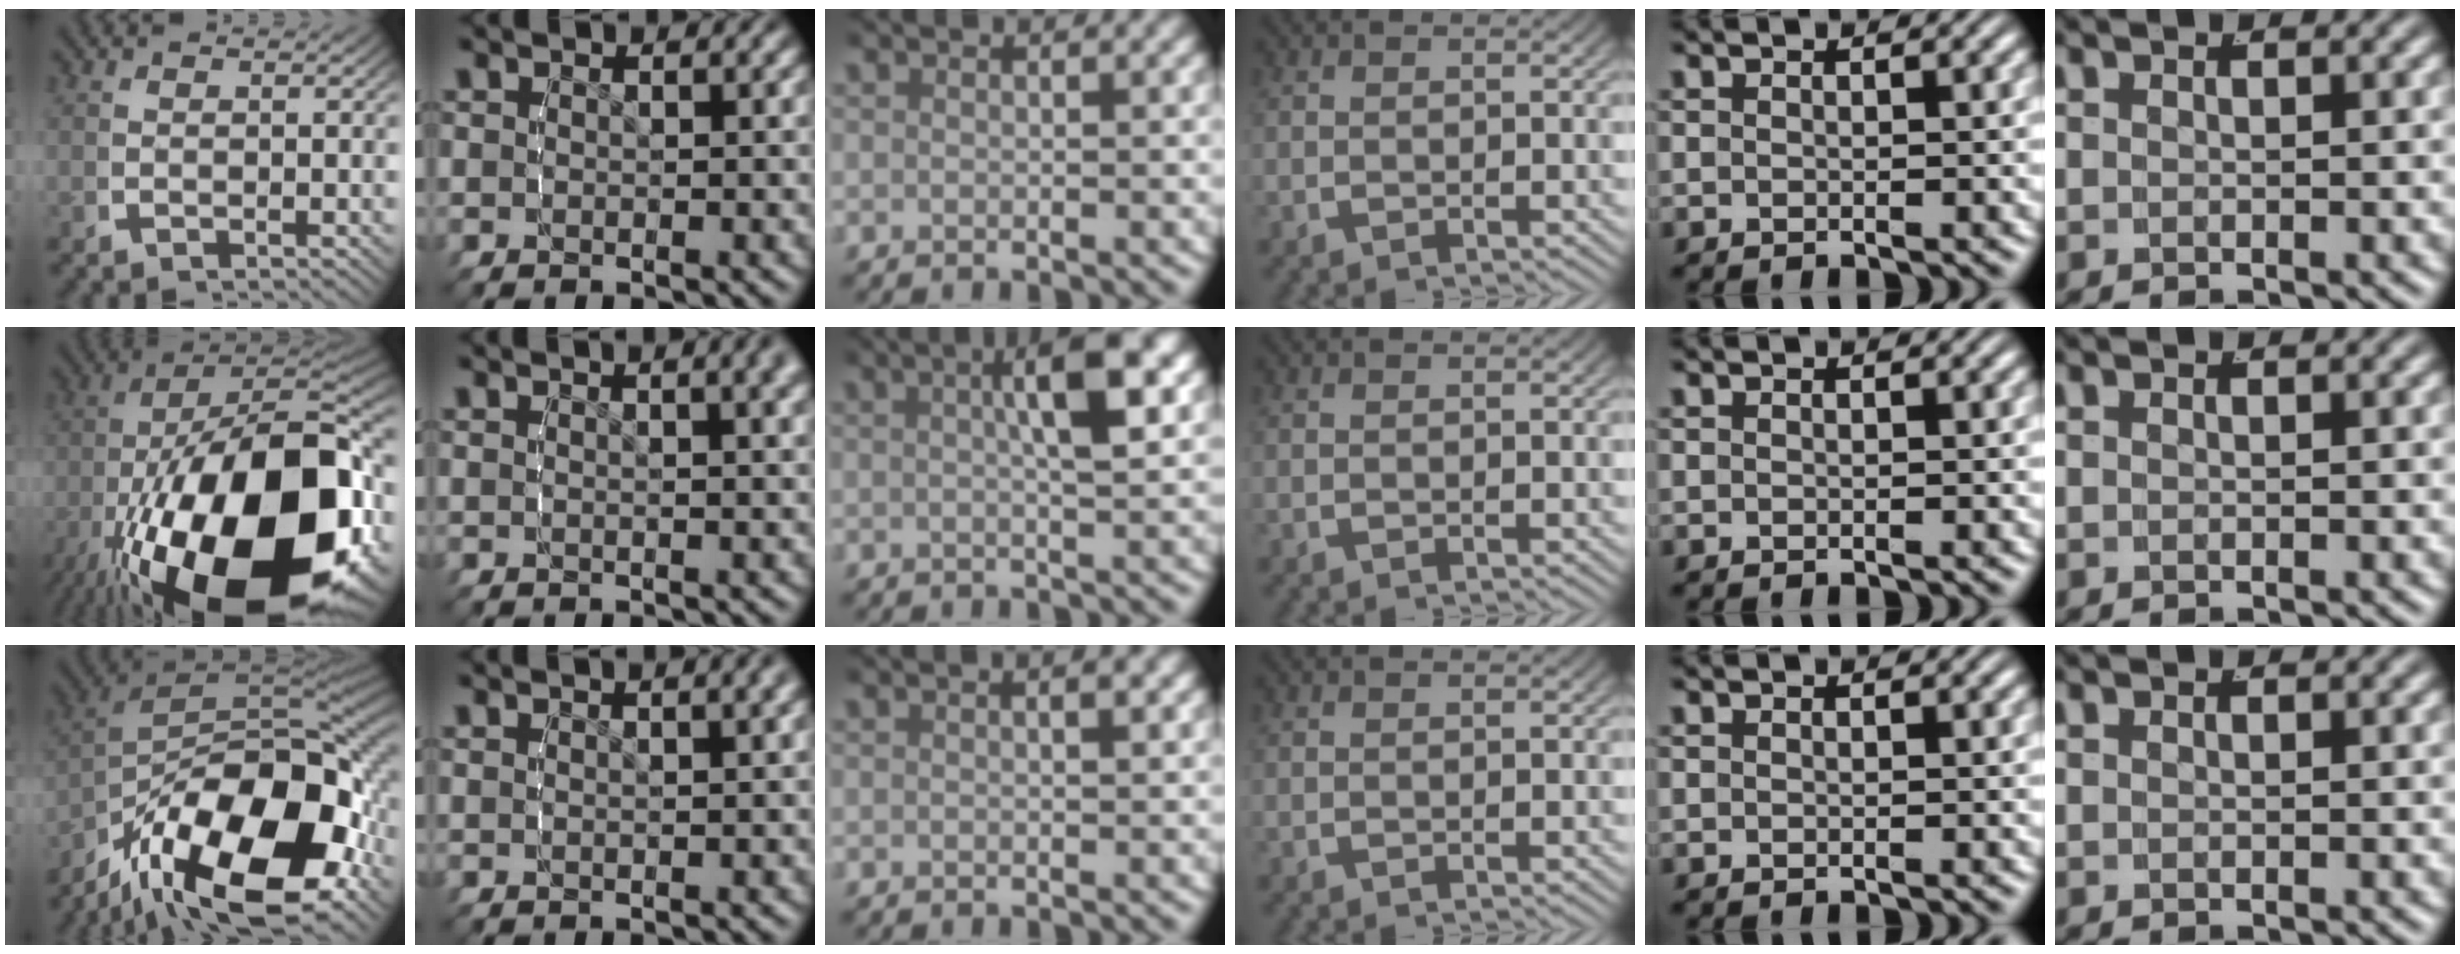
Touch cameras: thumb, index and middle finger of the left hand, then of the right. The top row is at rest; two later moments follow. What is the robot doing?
{"motion": "lift_and_place", "object": "screwdriver"}